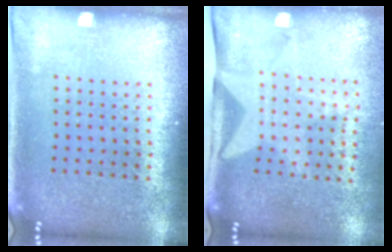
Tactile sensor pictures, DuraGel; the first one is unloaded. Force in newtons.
{"total": 2.0, "press": 1.5, "slide": 1.4}